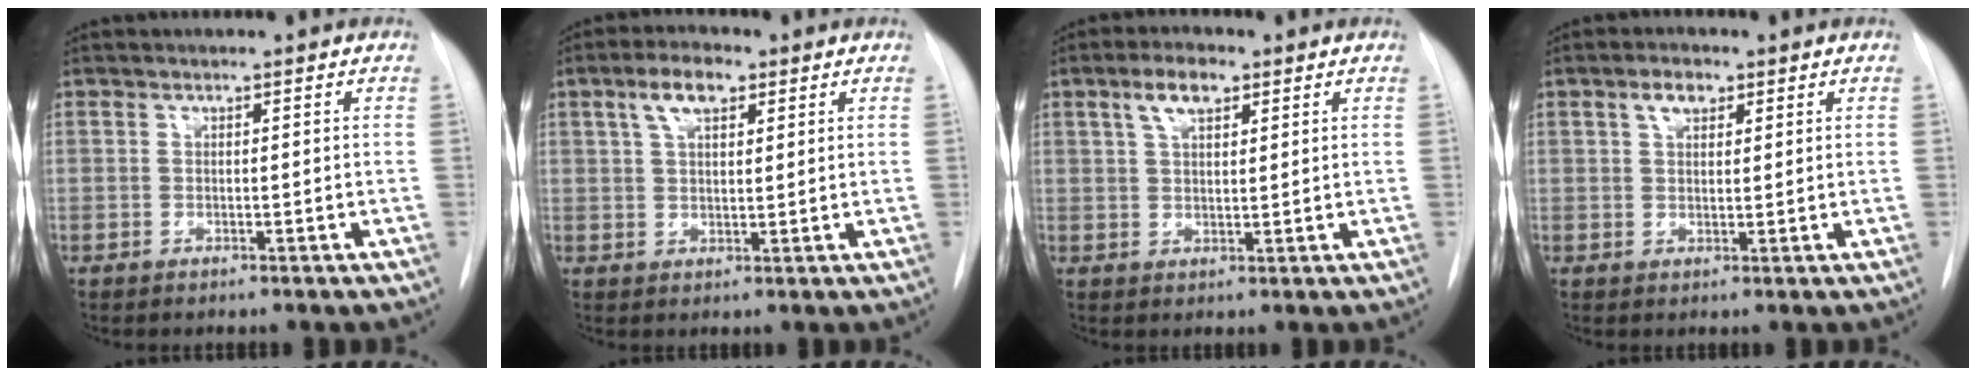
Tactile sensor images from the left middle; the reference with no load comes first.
{"total": 5.5, "force": [2.8, 2.3, 4.1], "torque": [-0.082, 0.016, 0.051]}
{"total": 4.9, "force": [2.7, 2.0, 3.6], "torque": [-0.072, 0.012, 0.049]}
{"total": 3.1, "force": [1.7, 1.6, 2.0], "torque": [-0.038, 0.008, 0.031]}